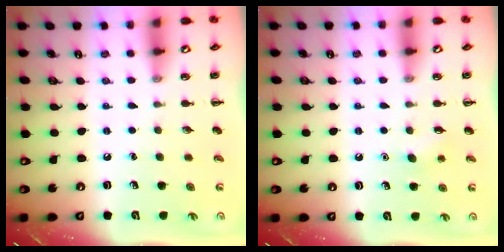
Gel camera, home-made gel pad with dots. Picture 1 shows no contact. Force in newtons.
{"total": 3.8, "press": 3.7, "slide": 0.9}